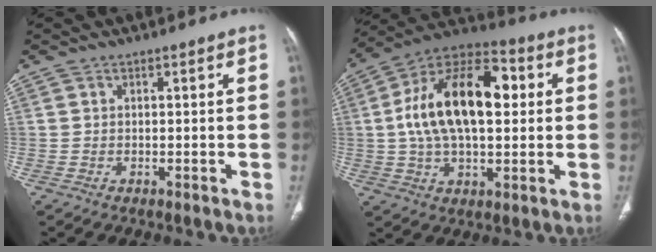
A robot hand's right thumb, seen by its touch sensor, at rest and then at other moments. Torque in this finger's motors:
{"motor_torque": [1.80, 3.21, 1.19, -0.56, 0.32]}